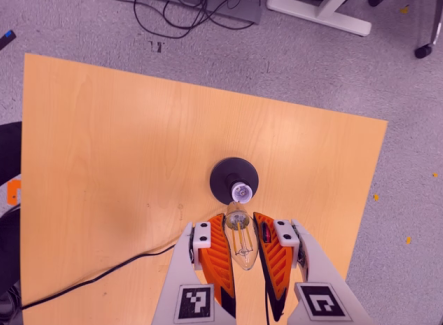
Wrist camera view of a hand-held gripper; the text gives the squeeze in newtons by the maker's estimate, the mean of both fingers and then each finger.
{"total": 23.4, "left": 26.2, "right": 20.7}